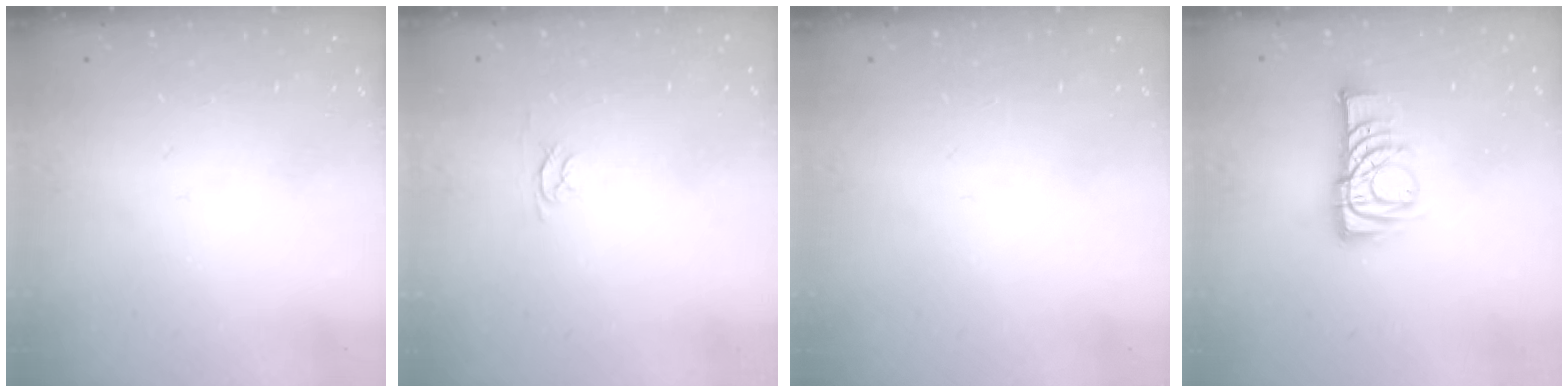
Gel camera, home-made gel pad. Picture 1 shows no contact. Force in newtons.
{"total": 2.4, "press": 2.4, "slide": 0.3}
{"total": 0.0}
{"total": 10.2, "press": 10.1, "slide": 0.8}